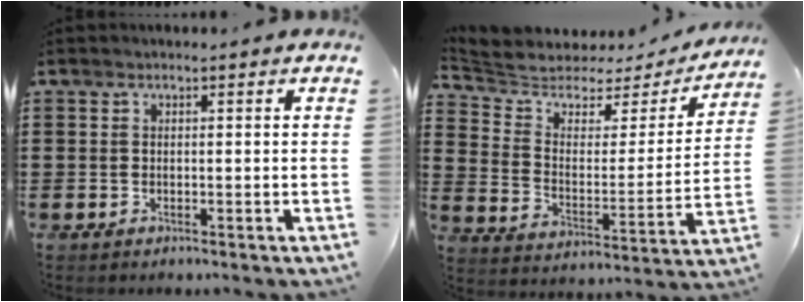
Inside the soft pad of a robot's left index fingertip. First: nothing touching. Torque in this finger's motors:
{"motor_torque": [1.18, -0.95, 0.03, -0.02]}